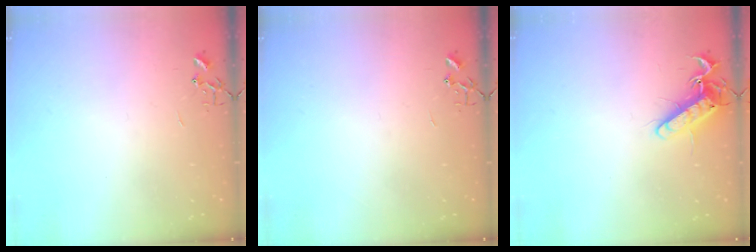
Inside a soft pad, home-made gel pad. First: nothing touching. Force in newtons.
{"total": 0.0}
{"total": 13.6, "press": 13.6, "slide": 1.4}